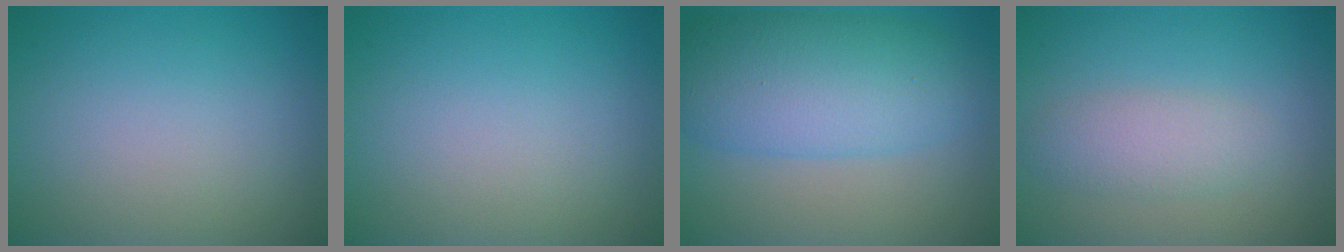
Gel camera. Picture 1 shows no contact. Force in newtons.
{"total": 0.0}
{"total": 8.4, "press": 8.4, "slide": 0.2}
{"total": 2.6, "press": 2.6, "slide": 0.1}